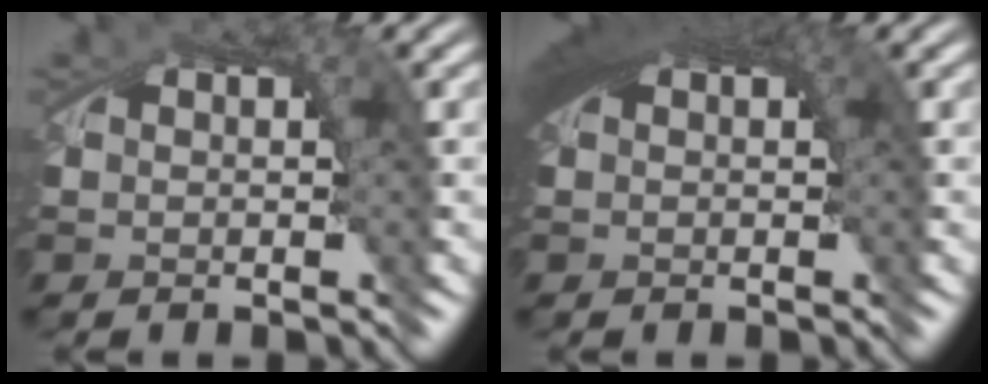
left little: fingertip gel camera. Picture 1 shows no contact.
{"total": 4.5, "force": [0.9, 1.9, 4.0], "torque": [-0.062, 0.003, 0.016]}